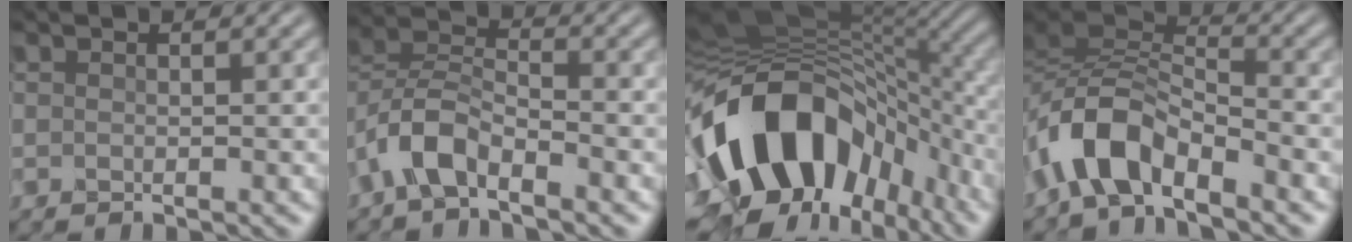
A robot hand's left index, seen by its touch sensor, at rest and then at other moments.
{"total": 4.6, "force": [-3.3, 1.6, 2.7], "torque": [-0.063, 0.013, -0.076]}
{"total": 16.8, "force": [-3.6, 10.8, 12.3], "torque": [-0.227, 0.007, -0.067]}
{"total": 5.7, "force": [-3.7, 2.0, 3.8], "torque": [-0.074, 0.009, -0.079]}